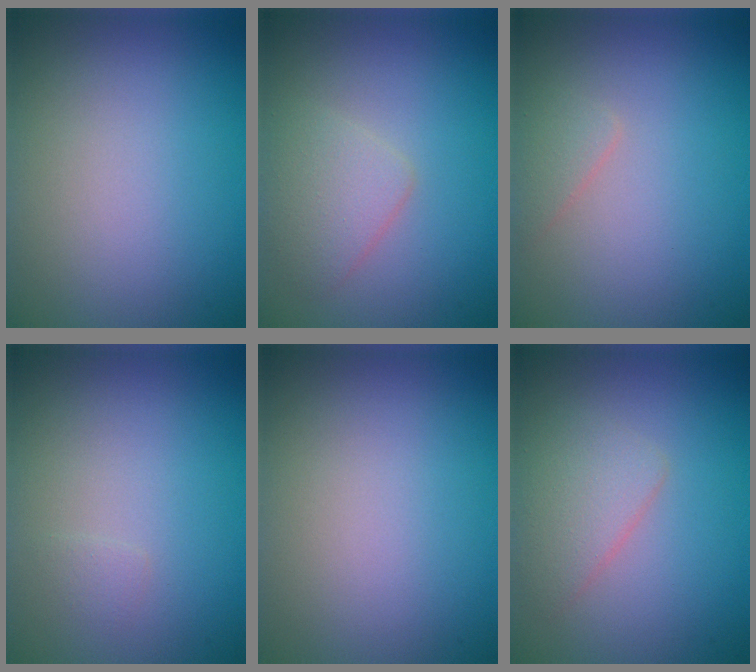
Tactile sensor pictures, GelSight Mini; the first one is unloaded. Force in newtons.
{"total": 2.8, "press": 2.8, "slide": 0.0}
{"total": 1.1, "press": 1.1, "slide": 0.1}
{"total": 0.6, "press": 0.6, "slide": 0.1}
{"total": 0.0}
{"total": 2.6, "press": 2.6, "slide": 0.1}